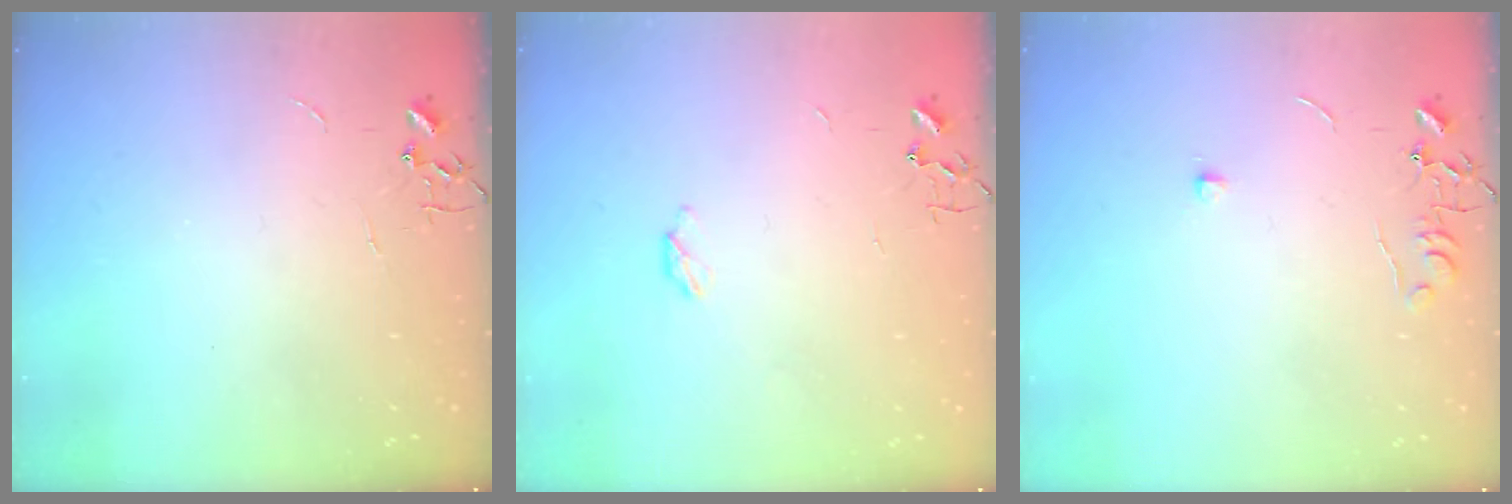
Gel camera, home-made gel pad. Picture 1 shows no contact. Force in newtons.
{"total": 2.8, "press": 2.7, "slide": 0.5}
{"total": 5.8, "press": 5.7, "slide": 0.7}